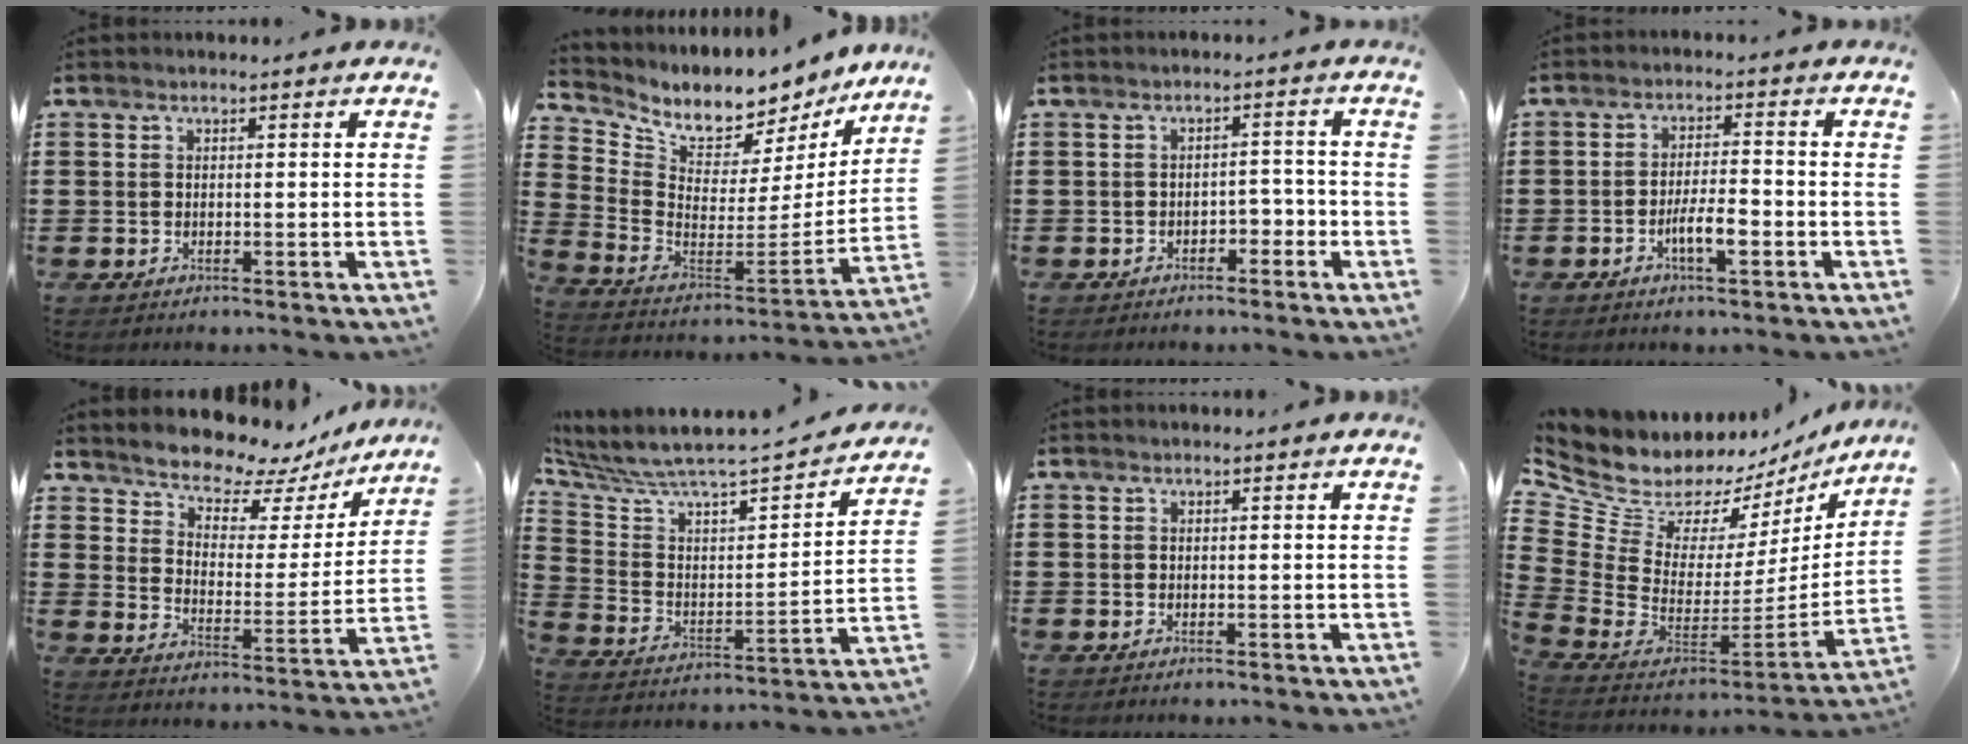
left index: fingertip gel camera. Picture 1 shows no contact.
{"total": 6.2, "force": [5.7, 2.3, 0.9], "torque": [-0.051, -0.060, 0.097]}
{"total": 2.4, "force": [-2.0, 1.1, 0.8], "torque": [-0.020, 0.005, -0.044]}
{"total": 5.0, "force": [-1.9, 1.3, 4.4], "torque": [-0.088, 0.003, -0.038]}
{"total": 7.0, "force": [6.7, 1.6, 1.0], "torque": [-0.042, -0.065, 0.113]}
{"total": 4.9, "force": [4.5, 0.9, 1.7], "torque": [-0.064, -0.053, 0.067]}
{"total": 0.0}
{"total": 9.7, "force": [8.2, 4.3, 2.7], "torque": [-0.120, -0.083, 0.144]}